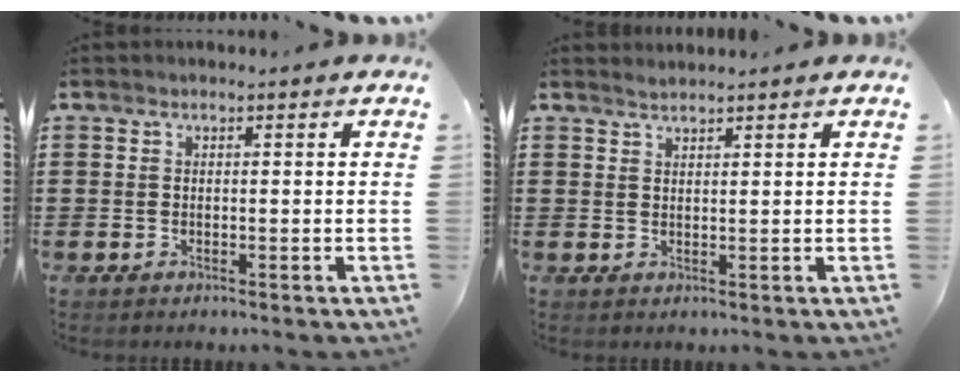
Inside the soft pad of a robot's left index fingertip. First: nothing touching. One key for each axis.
{"total": 1.0, "fx": 0.9, "fy": -0.3, "fz": 0.0, "tx": 0.000, "ty": -0.001, "tz": 0.019}